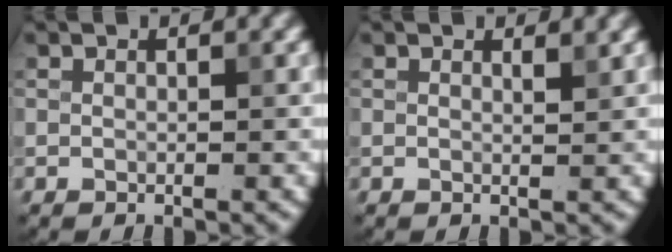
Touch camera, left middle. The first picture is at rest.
{"total": 0.8, "force": [0.7, 0.1, 0.4], "torque": [-0.004, 0.000, 0.011]}